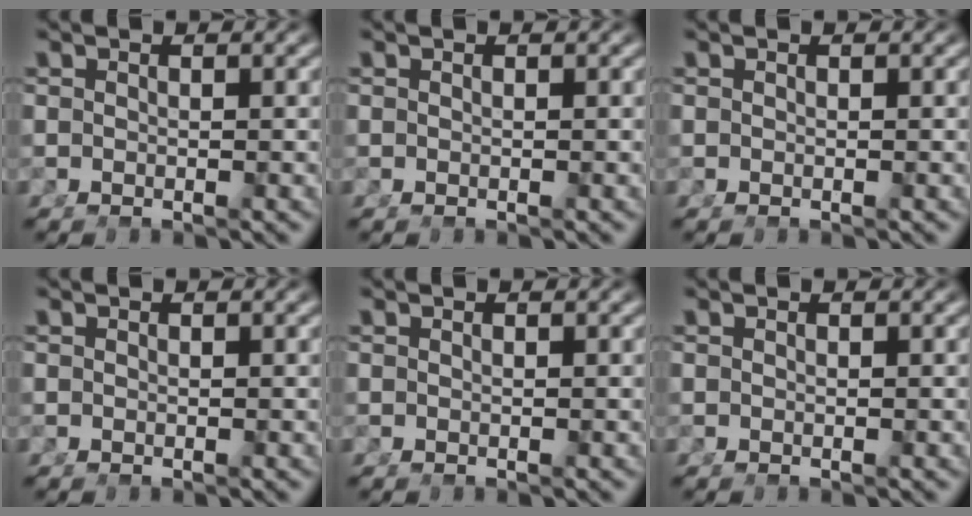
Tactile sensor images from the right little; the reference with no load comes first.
{"total": 0.0}
{"total": 0.0}
{"total": 0.0}
{"total": 0.0}
{"total": 0.0}